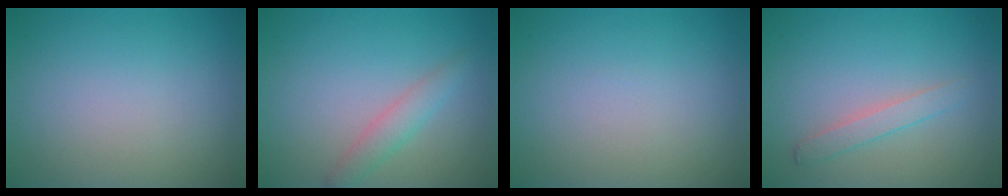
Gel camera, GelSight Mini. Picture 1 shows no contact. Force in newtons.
{"total": 2.0, "press": 2.0, "slide": 0.0}
{"total": 0.0}
{"total": 1.7, "press": 1.7, "slide": 0.1}